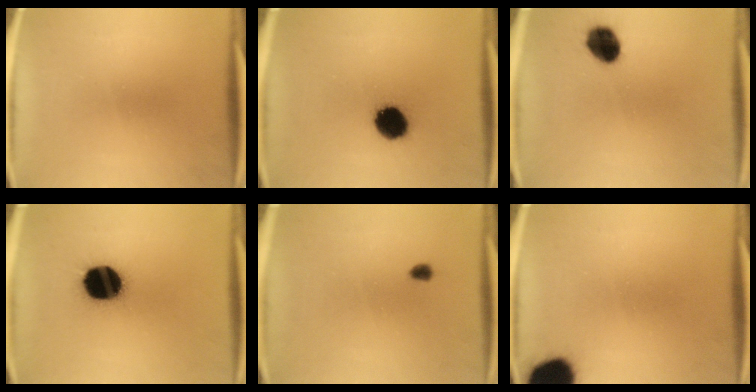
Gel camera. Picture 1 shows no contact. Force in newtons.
{"total": 10.8}
{"total": 8.0}
{"total": 18.0}
{"total": 1.7}
{"total": 13.5}